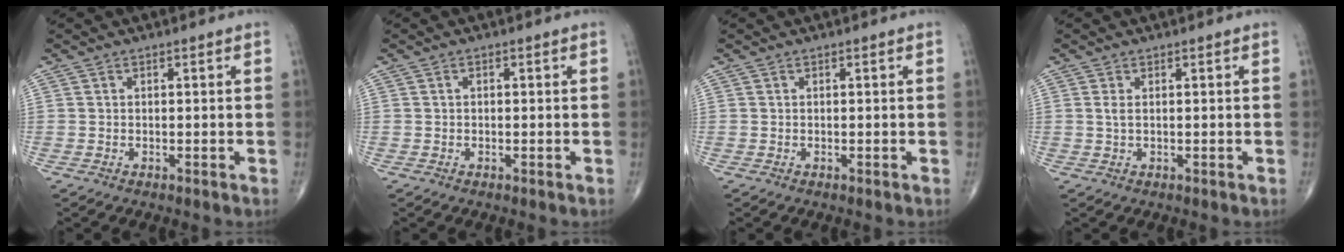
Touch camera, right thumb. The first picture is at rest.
{"total": 0.5, "force": [0.0, 0.3, 0.4], "torque": [-0.004, 0.002, -0.001]}
{"total": 0.0}
{"total": 0.7, "force": [0.1, 0.3, 0.6], "torque": [-0.018, 0.002, 0.004]}